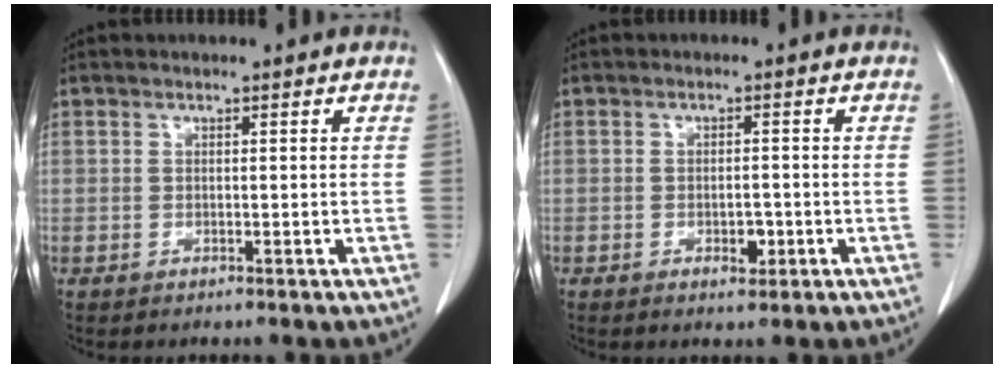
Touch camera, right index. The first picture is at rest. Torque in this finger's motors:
{"motor_torque": [-0.04, -0.02, -0.04, 0.00]}